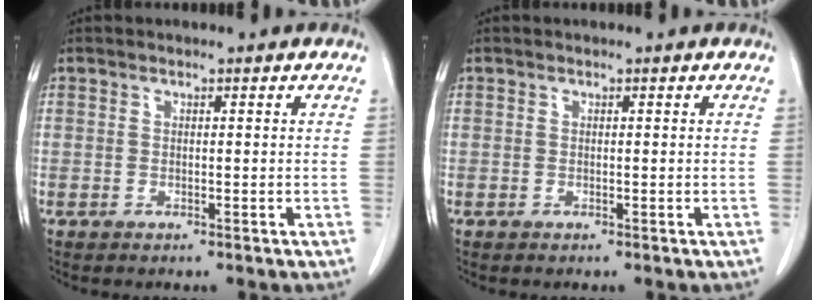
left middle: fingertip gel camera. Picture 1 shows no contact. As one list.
[{"total": 0.0}]